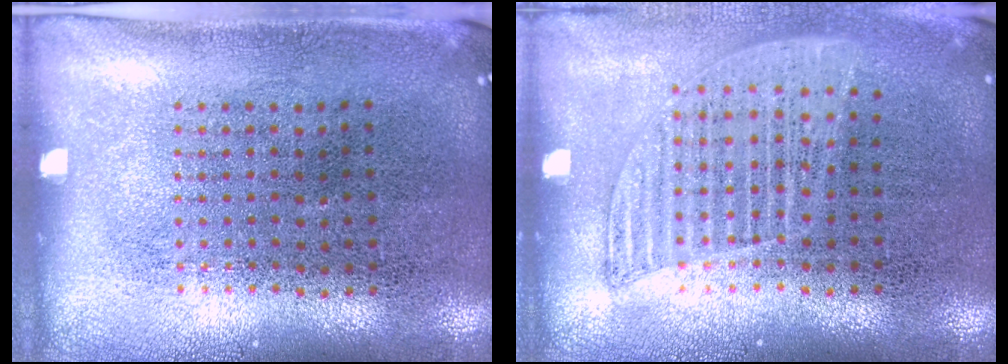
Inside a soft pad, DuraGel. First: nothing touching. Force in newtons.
{"total": 1.2, "press": 1.1, "slide": 0.5}